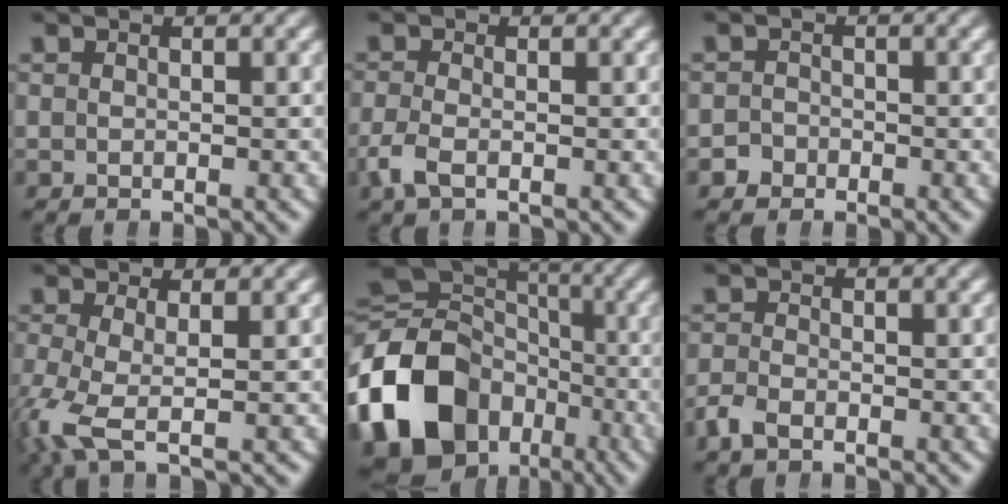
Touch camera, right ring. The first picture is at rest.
{"total": 2.2, "force": [-1.3, 0.9, 1.5], "torque": [-0.042, -0.013, -0.019]}
{"total": 1.9, "force": [-1.3, 1.4, -0.2], "torque": [0.002, -0.010, -0.023]}
{"total": 4.1, "force": [-1.0, 1.9, 3.5], "torque": [-0.105, -0.034, -0.002]}
{"total": 15.1, "force": [-3.4, 12.1, 8.4], "torque": [-0.165, -0.051, -0.046]}
{"total": 1.8, "force": [-1.5, 0.7, 0.7], "torque": [-0.015, -0.009, -0.027]}